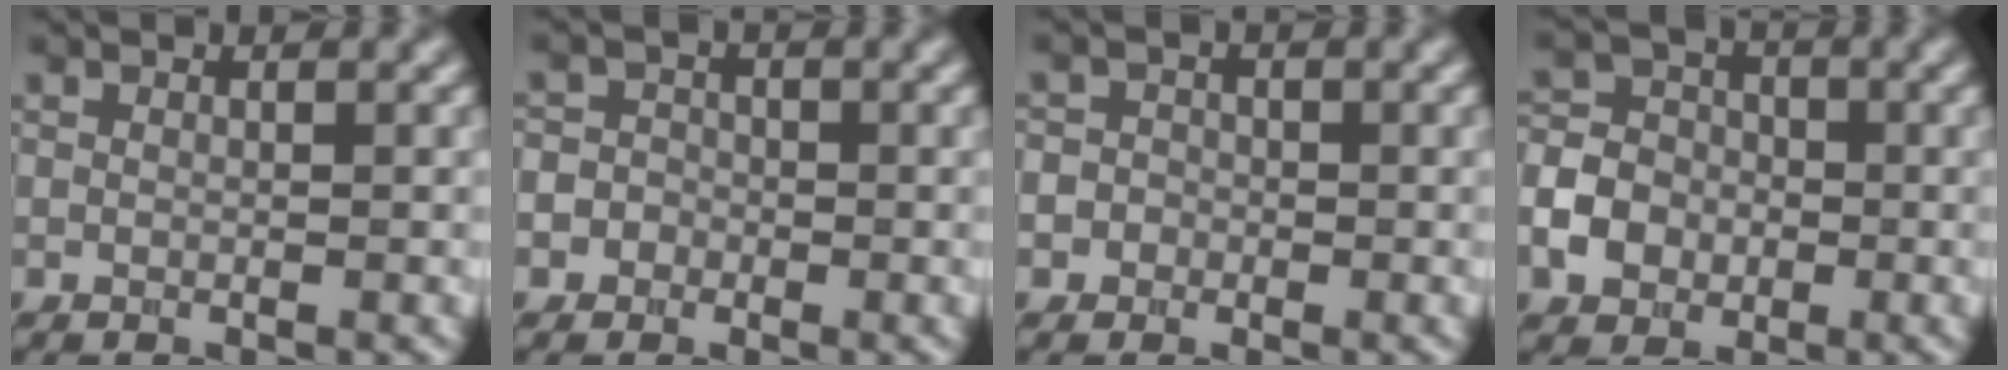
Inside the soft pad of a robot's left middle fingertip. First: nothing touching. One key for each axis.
{"total": 3.3, "fx": -1.2, "fy": 3.0, "fz": 0.7, "tx": 0.020, "ty": 0.012, "tz": -0.045}
{"total": 2.6, "fx": -0.6, "fy": 2.4, "fz": 0.6, "tx": 0.019, "ty": 0.015, "tz": -0.036}
{"total": 4.6, "fx": -1.5, "fy": 3.8, "fz": 2.1, "tx": -0.042, "ty": 0.005, "tz": -0.037}